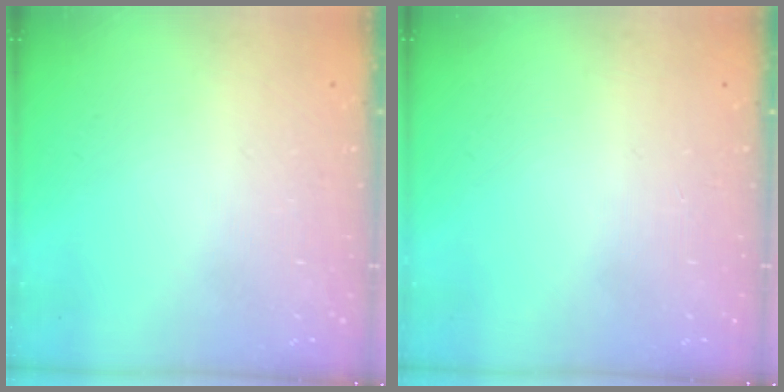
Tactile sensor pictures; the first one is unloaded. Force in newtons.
{"total": 0.0}